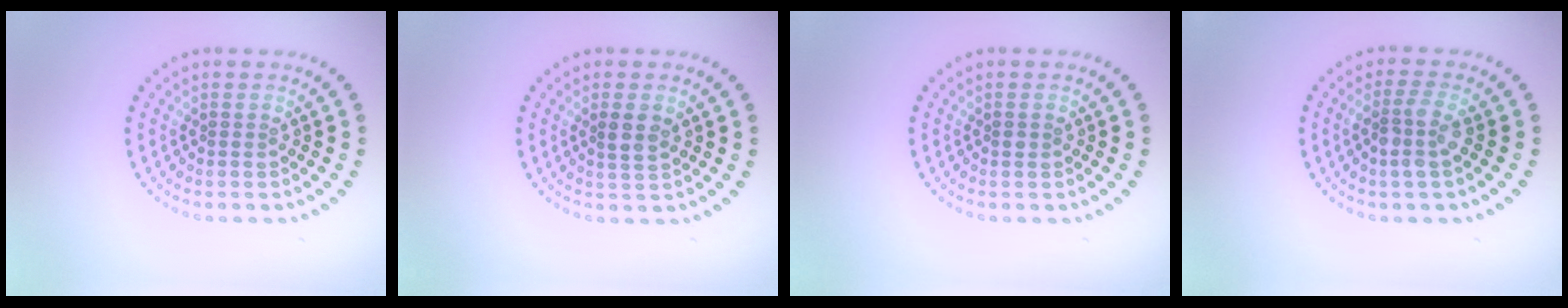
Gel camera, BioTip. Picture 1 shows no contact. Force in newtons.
{"total": 1.8, "press": 1.8, "slide": 0.4}
{"total": 0.6, "press": 0.6, "slide": 0.0}
{"total": 2.5, "press": 2.1, "slide": 1.3}